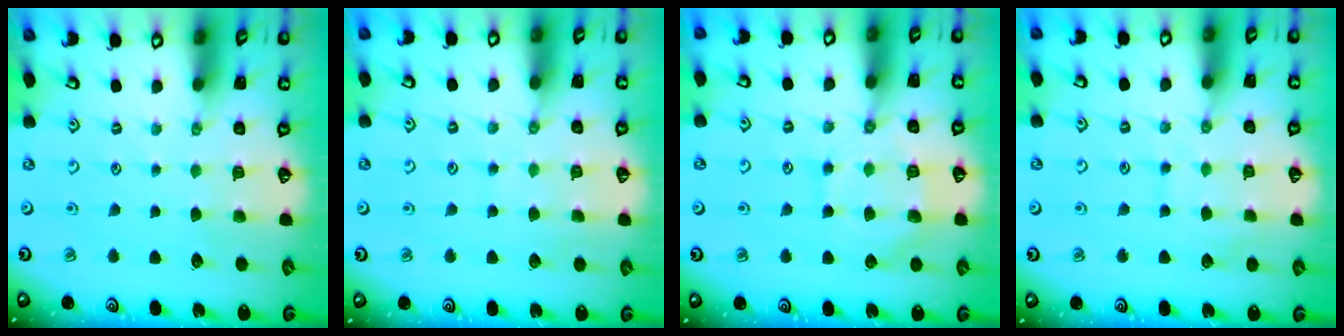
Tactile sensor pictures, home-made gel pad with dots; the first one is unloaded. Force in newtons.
{"total": 4.8, "press": 4.8, "slide": 0.5}
{"total": 10.5, "press": 10.5, "slide": 0.9}
{"total": 6.8, "press": 6.8, "slide": 0.1}